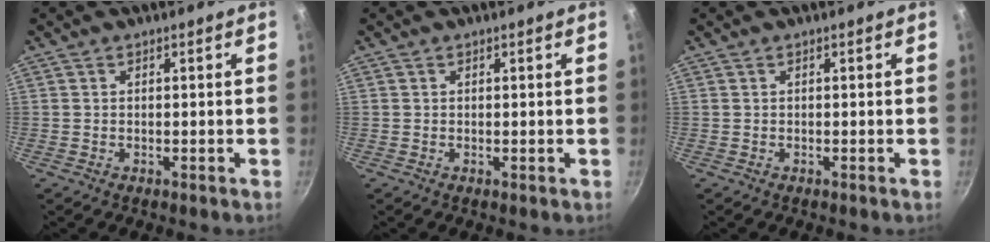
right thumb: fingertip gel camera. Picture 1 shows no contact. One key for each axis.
{"total": 0.0}
{"total": 0.0}